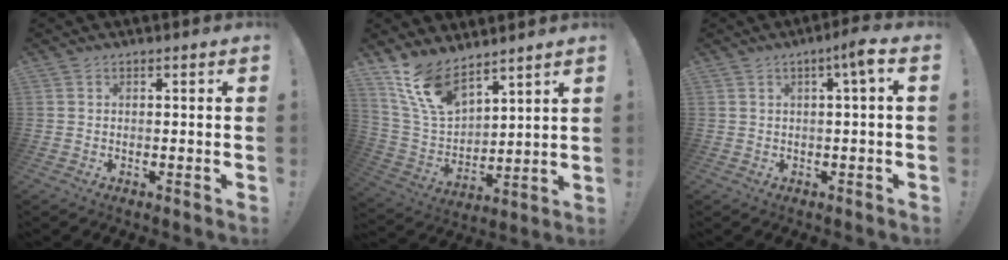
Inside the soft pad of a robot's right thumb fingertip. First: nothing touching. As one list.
[{"total": 13.6, "force": [10.4, 6.1, 6.4], "torque": [-0.138, -0.066, 0.201]}, {"total": 5.0, "force": [1.0, 0.2, 4.9], "torque": [-0.075, -0.004, 0.008]}]